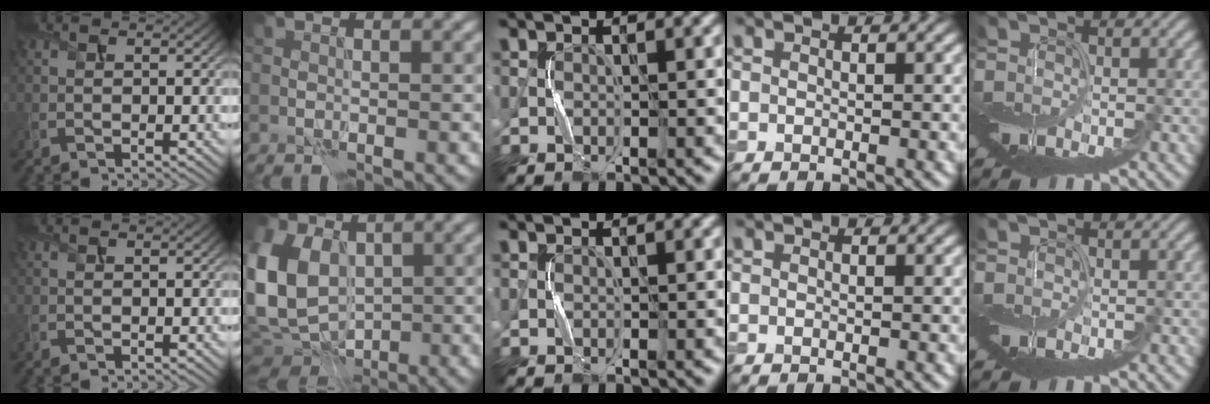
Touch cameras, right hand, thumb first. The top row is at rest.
{"index": {"total": 11.8, "force": [0.4, 8.4, 8.3], "torque": [-0.197, -0.007, -0.002]}}